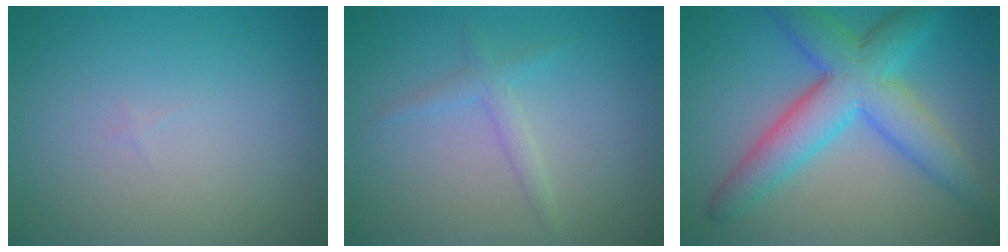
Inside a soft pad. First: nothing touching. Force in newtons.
{"total": 1.5, "press": 1.5, "slide": 0.1}
{"total": 7.9, "press": 7.9, "slide": 0.1}